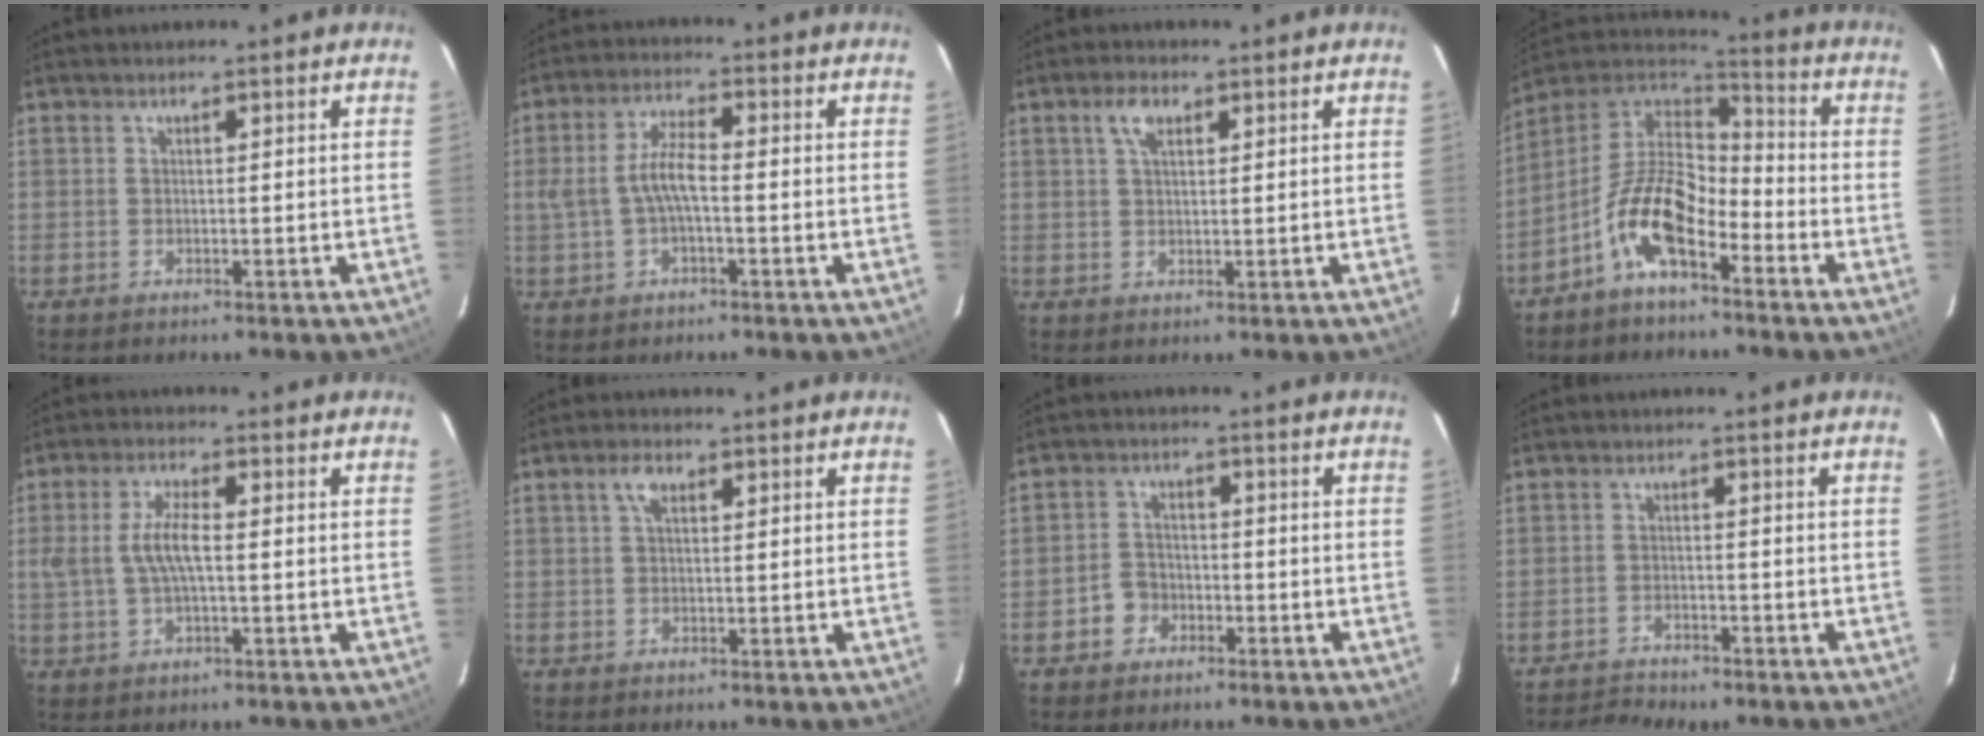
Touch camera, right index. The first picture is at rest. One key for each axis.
{"total": 6.0, "fx": -0.9, "fy": 1.9, "fz": 5.6, "tx": -0.116, "ty": 0.011, "tz": -0.014}
{"total": 3.5, "fx": 1.7, "fy": 1.8, "fz": 2.6, "tx": -0.049, "ty": 0.010, "tz": 0.030}
{"total": 12.0, "fx": -6.3, "fy": 5.4, "fz": 8.7, "tx": -0.173, "ty": 0.013, "tz": -0.126}
{"total": 6.4, "fx": 0.1, "fy": 2.2, "fz": 6.0, "tx": -0.120, "ty": 0.006, "tz": 0.005}
{"total": 2.7, "fx": 1.1, "fy": 1.4, "fz": 2.1, "tx": -0.042, "ty": 0.009, "tz": 0.020}
{"total": 4.2, "fx": -2.1, "fy": 3.5, "fz": 0.9, "tx": -0.019, "ty": 0.016, "tz": -0.034}
{"total": 6.8, "fx": -6.2, "fy": 1.7, "fz": 2.4, "tx": -0.069, "ty": -0.012, "tz": -0.099}